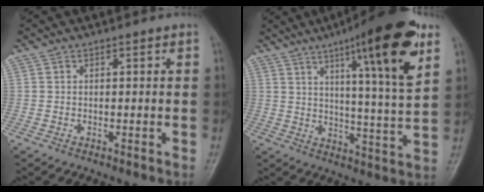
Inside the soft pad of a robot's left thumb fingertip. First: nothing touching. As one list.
[{"total": 19.3, "force": [9.7, 2.6, 16.5], "torque": [-0.228, -0.041, 0.141]}]